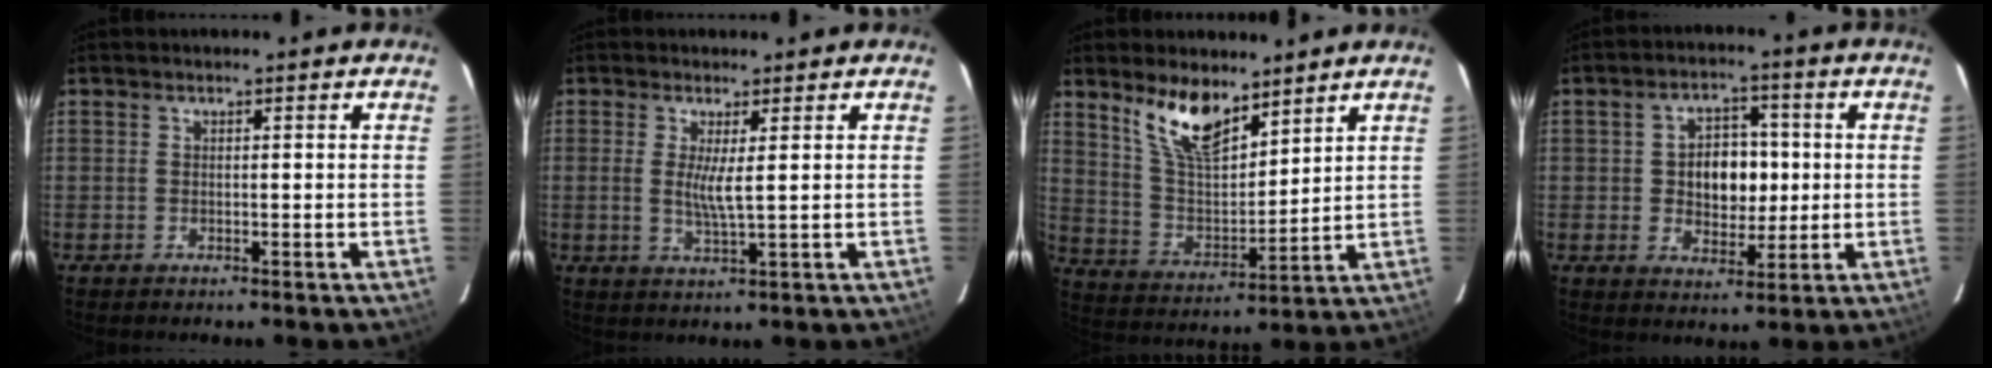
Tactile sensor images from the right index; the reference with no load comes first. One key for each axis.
{"total": 3.8, "fx": 0.6, "fy": 0.1, "fz": 3.8, "tx": -0.073, "ty": -0.010, "tz": 0.008}
{"total": 11.8, "fx": 8.3, "fy": 4.4, "fz": 7.1, "tx": -0.133, "ty": 0.000, "tz": 0.168}
{"total": 8.3, "fx": 0.3, "fy": 6.1, "fz": 5.7, "tx": -0.102, "ty": 0.015, "tz": 0.014}